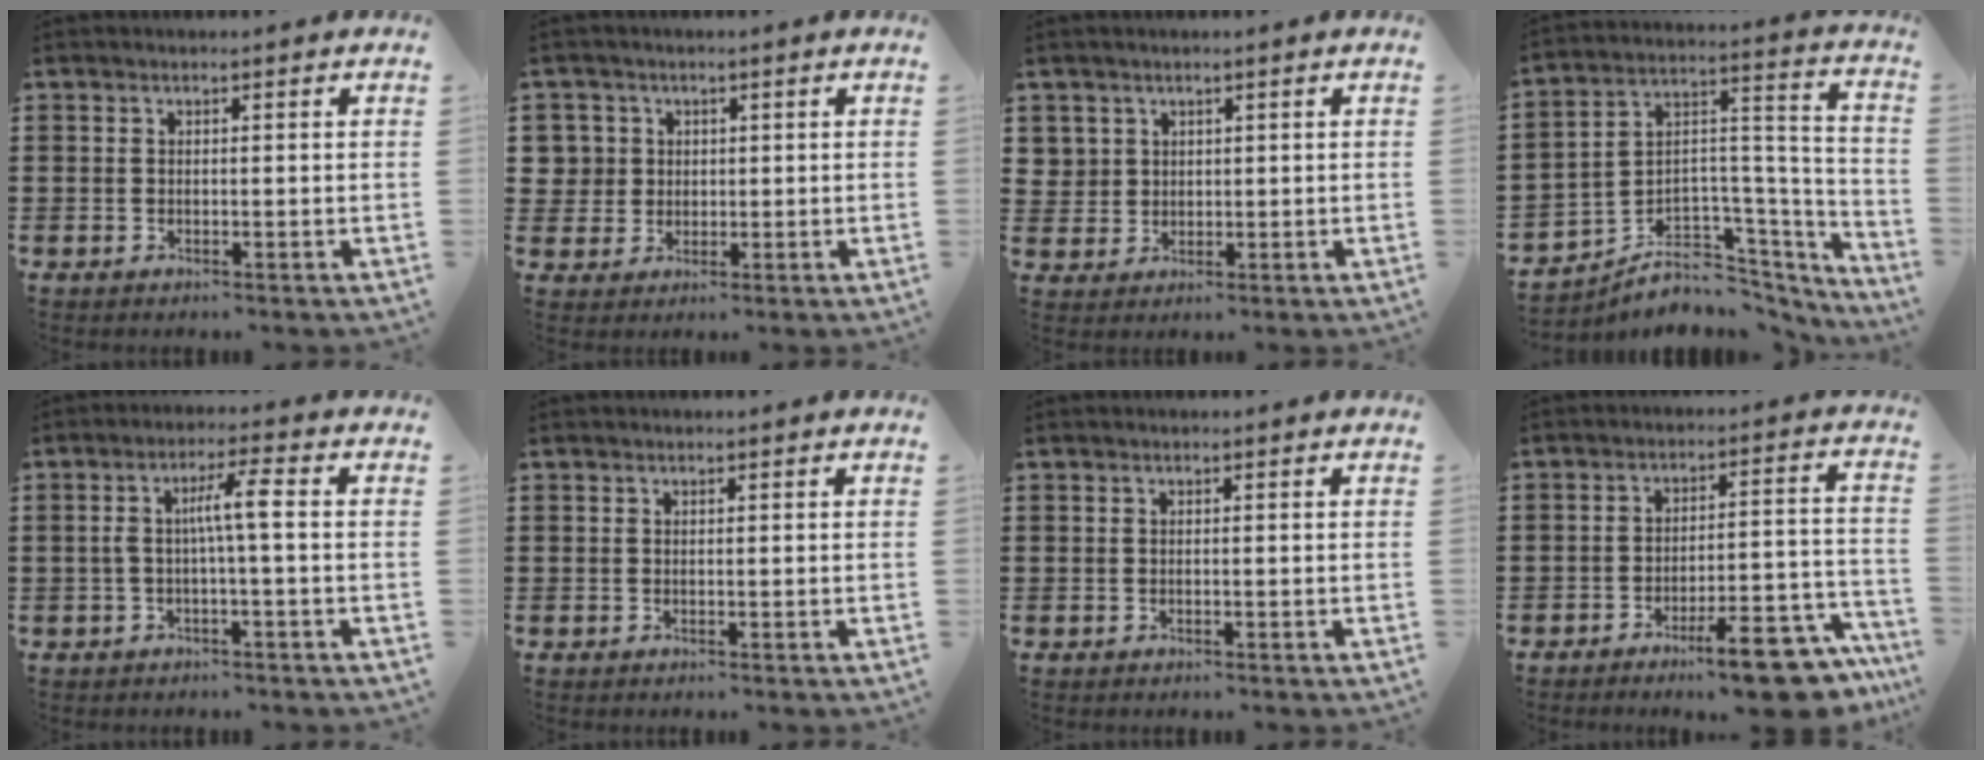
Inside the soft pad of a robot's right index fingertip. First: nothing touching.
{"total": 3.9, "force": [0.8, 3.8, 0.3], "torque": [-0.026, 0.014, 0.013]}
{"total": 2.9, "force": [1.4, 2.5, 0.1], "torque": [-0.015, 0.012, 0.026]}
{"total": 4.9, "force": [-2.9, 3.8, 0.9], "torque": [-0.026, -0.015, -0.048]}
{"total": 4.9, "force": [-0.1, 0.4, 4.9], "torque": [-0.095, 0.007, -0.009]}
{"total": 0.0}
{"total": 0.0}
{"total": 11.1, "force": [-8.5, 1.7, 7.0], "torque": [-0.092, 0.031, -0.148]}